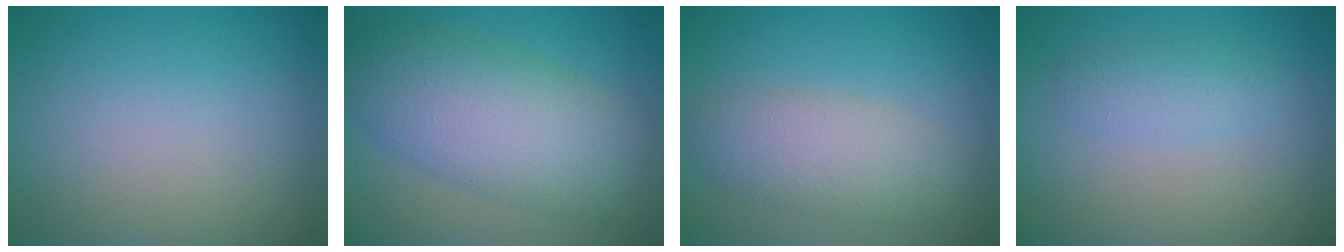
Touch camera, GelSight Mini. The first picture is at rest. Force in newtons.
{"total": 8.2, "press": 8.2, "slide": 0.2}
{"total": 4.1, "press": 4.1, "slide": 0.3}
{"total": 1.7, "press": 1.7, "slide": 0.0}